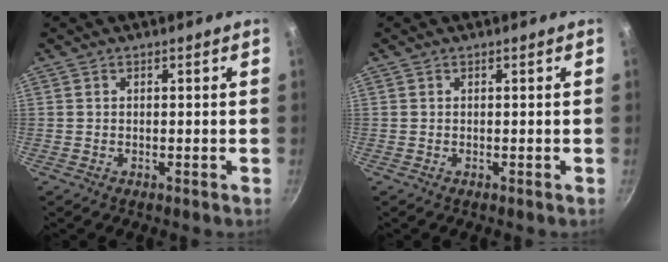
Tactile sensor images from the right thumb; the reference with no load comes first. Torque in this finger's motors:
{"motor_torque": [0.00, 0.00, 0.01, -0.01, 0.00]}